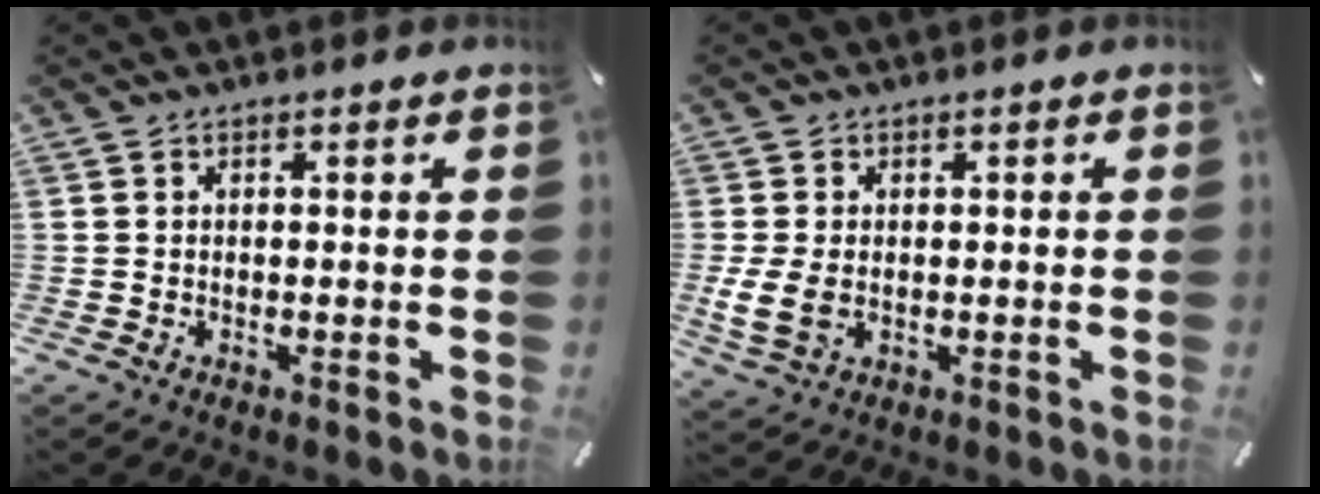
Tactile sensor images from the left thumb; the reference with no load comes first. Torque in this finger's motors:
{"motor_torque": [0.44, 1.76, 0.07, 0.00, 0.08]}